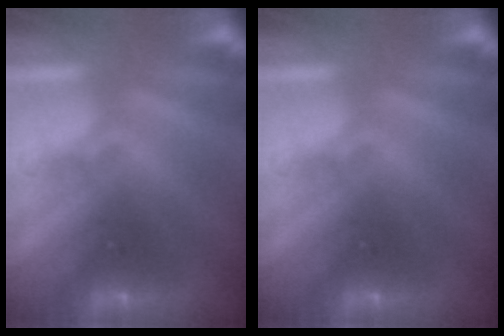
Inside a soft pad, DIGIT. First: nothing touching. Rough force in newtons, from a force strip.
{"total": 0.0}